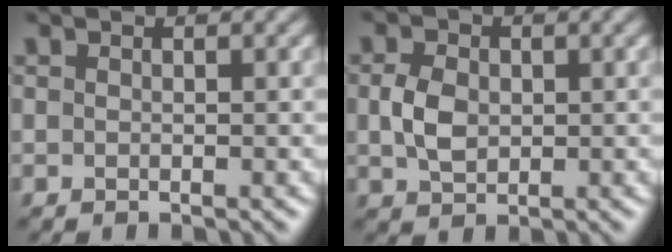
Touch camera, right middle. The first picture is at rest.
{"total": 3.1, "force": [0.1, 2.3, 2.0], "torque": [-0.047, 0.000, -0.001]}